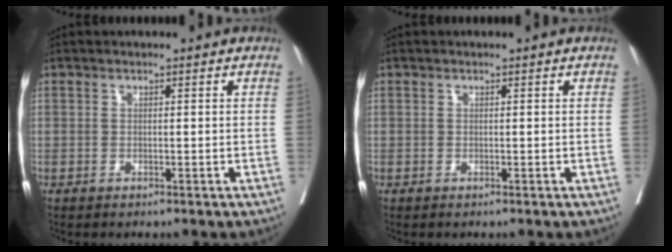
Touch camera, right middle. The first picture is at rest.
{"total": 0.0}